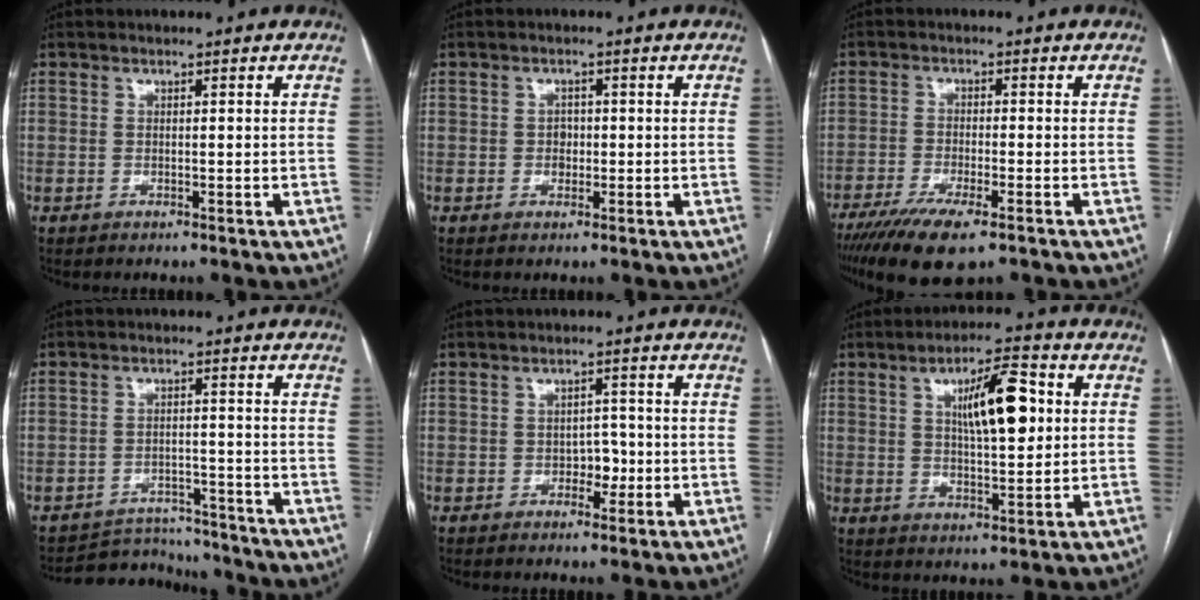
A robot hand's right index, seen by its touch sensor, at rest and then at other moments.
{"total": 1.8, "force": [-0.2, 1.4, 1.0], "torque": [-0.012, 0.004, -0.002]}
{"total": 10.5, "force": [-7.2, 2.0, 7.4], "torque": [-0.121, -0.023, -0.115]}
{"total": 7.5, "force": [-7.1, 1.9, -0.9], "torque": [0.020, 0.017, -0.105]}
{"total": 2.9, "force": [-0.9, 1.9, 2.0], "torque": [-0.021, 0.007, -0.012]}
{"total": 10.4, "force": [2.6, 2.7, 9.7], "torque": [-0.161, 0.013, 0.043]}